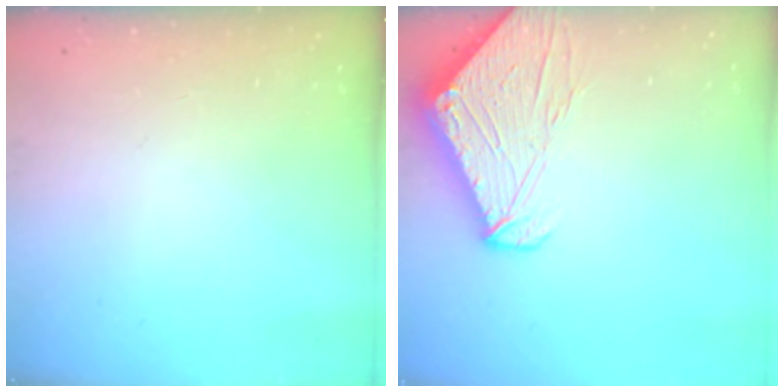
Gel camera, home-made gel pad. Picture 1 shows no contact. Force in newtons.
{"total": 10.2, "press": 10.1, "slide": 1.3}